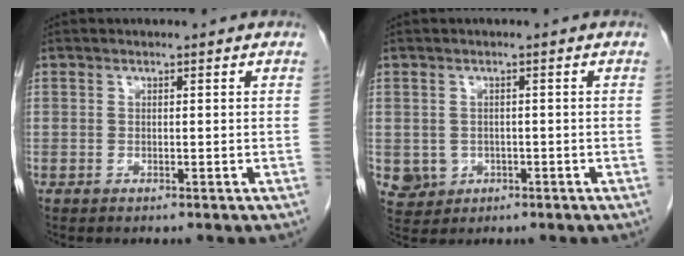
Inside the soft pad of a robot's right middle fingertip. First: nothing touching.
{"total": 4.6, "force": [-1.2, 4.4, 0.9], "torque": [-0.021, 0.002, -0.011]}